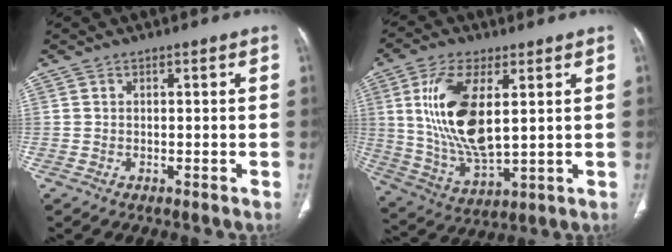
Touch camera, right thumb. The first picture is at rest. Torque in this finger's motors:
{"motor_torque": [2.44, 2.57, 2.05, -0.04, 0.21]}